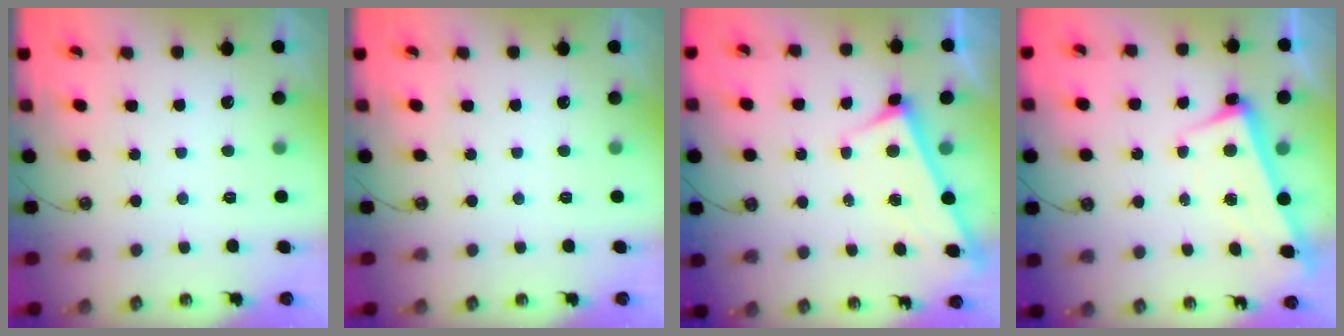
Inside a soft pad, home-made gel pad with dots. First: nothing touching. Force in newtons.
{"total": 0.0}
{"total": 3.1, "press": 3.1, "slide": 0.1}
{"total": 2.6, "press": 2.4, "slide": 0.9}